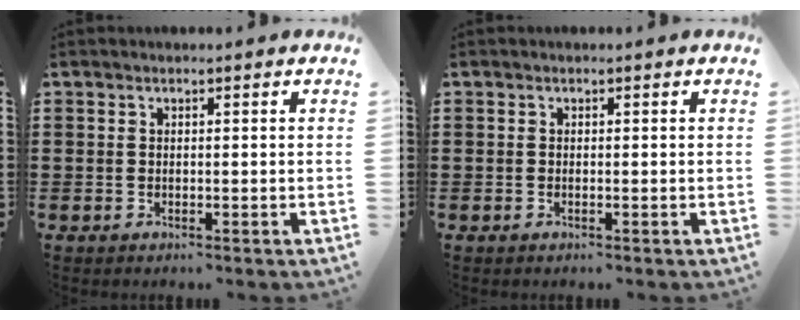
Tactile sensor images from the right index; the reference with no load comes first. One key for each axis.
{"total": 0.0}